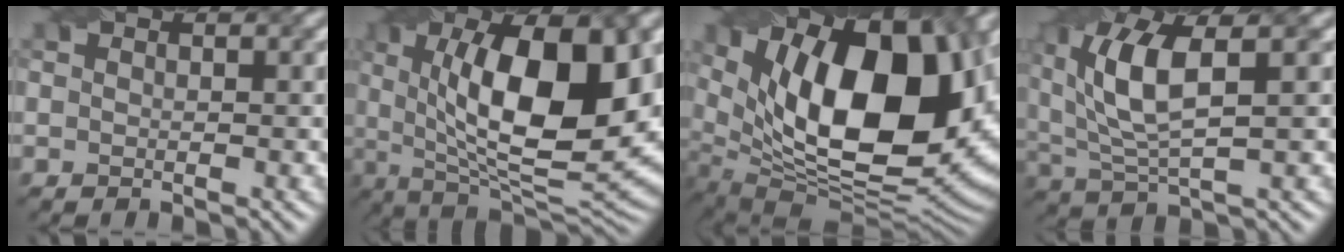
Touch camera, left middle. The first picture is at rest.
{"total": 14.3, "force": [2.0, 5.4, 13.1], "torque": [-0.194, -0.003, 0.036]}
{"total": 18.0, "force": [4.6, 9.1, 14.8], "torque": [-0.222, 0.012, 0.087]}
{"total": 7.3, "force": [1.8, 2.7, 6.5], "torque": [-0.147, 0.011, 0.045]}